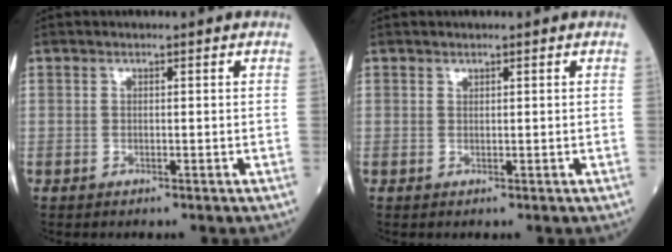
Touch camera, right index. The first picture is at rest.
{"total": 0.0}